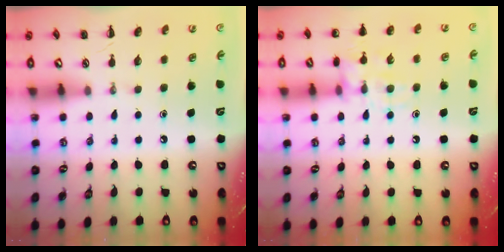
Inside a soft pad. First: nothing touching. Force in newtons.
{"total": 11.4, "press": 11.4, "slide": 0.8}